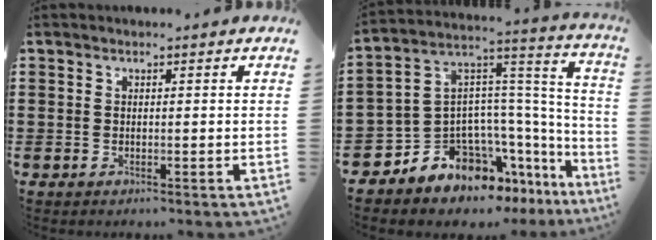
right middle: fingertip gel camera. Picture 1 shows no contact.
{"total": 8.6, "force": [-7.1, 4.4, 2.0], "torque": [-0.069, -0.011, -0.141]}